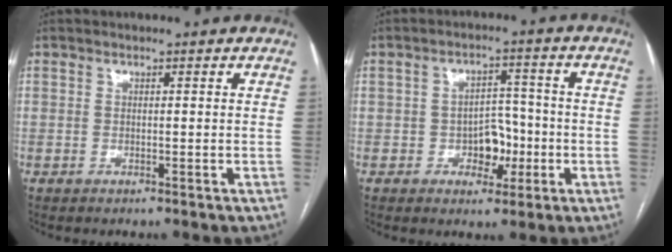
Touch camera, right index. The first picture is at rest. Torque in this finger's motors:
{"motor_torque": [0.11, -0.06, 0.03, 0.03]}